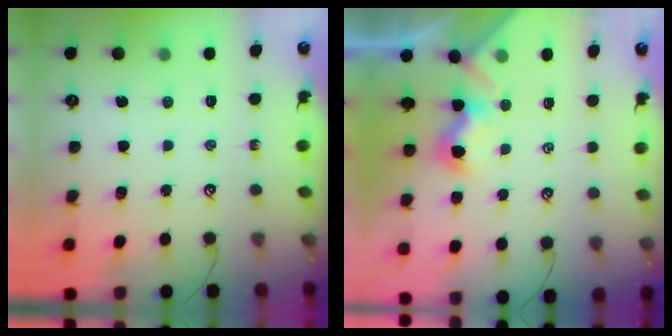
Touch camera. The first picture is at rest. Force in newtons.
{"total": 0.9, "press": 0.5, "slide": 0.7}